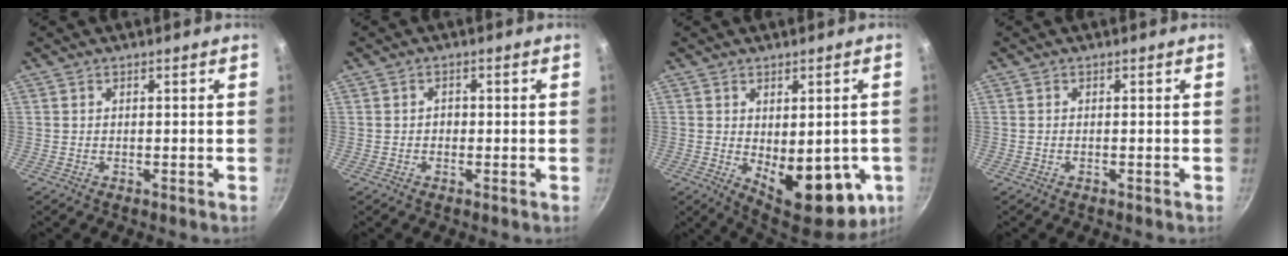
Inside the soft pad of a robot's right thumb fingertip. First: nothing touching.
{"total": 1.2, "force": [-0.3, 1.0, 0.6], "torque": [-0.007, 0.005, -0.005]}
{"total": 16.4, "force": [-3.5, 8.3, 13.7], "torque": [-0.133, -0.021, -0.028]}
{"total": 0.0}